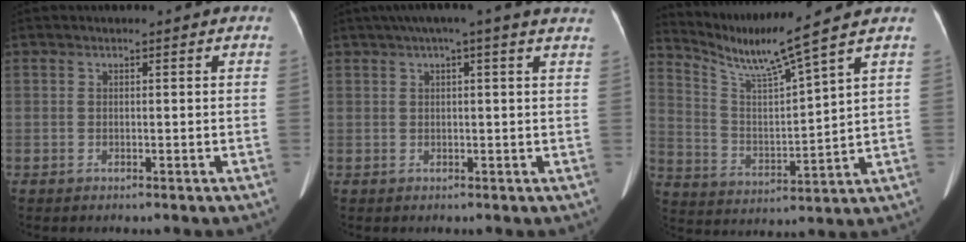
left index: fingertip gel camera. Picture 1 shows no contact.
{"total": 11.0, "force": [8.6, 0.3, 6.8], "torque": [-0.108, 0.042, 0.095]}
{"total": 9.8, "force": [8.4, -2.7, 4.3], "torque": [-0.092, -0.024, 0.167]}